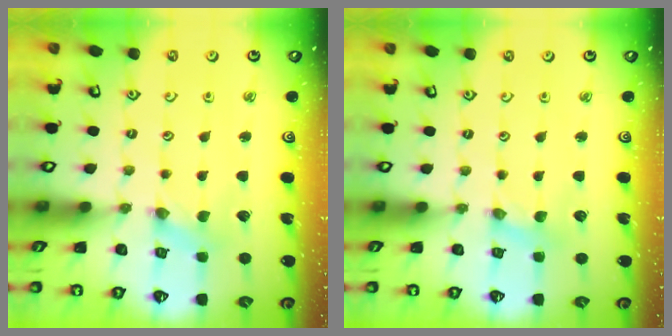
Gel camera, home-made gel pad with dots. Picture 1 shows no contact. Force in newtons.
{"total": 1.4, "press": 1.4, "slide": 0.3}